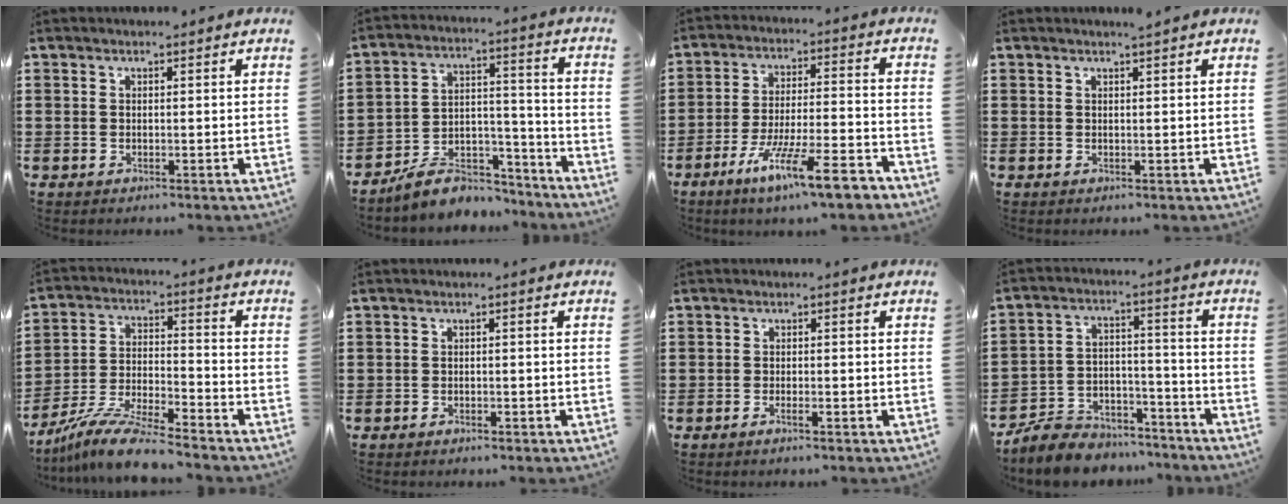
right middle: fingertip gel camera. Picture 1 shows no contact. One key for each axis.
{"total": 8.0, "fx": -7.2, "fy": 2.9, "fz": 1.9, "tx": -0.037, "ty": 0.021, "tz": -0.137}
{"total": 11.6, "fx": -8.4, "fy": 1.4, "fz": 7.9, "tx": -0.144, "ty": 0.009, "tz": -0.157}
{"total": 0.7, "fx": 0.5, "fy": -0.4, "fz": 0.1, "tx": -0.011, "ty": -0.001, "tz": 0.011}
{"total": 9.7, "fx": -8.9, "fy": 0.3, "fz": 4.0, "tx": -0.076, "ty": 0.012, "tz": -0.172}
{"total": 0.9, "fx": -0.8, "fy": 0.1, "fz": 0.2, "tx": -0.007, "ty": -0.002, "tz": -0.017}
{"total": 1.1, "fx": -0.6, "fy": 0.1, "fz": 0.9, "tx": -0.015, "ty": -0.003, "tz": -0.011}
{"total": 7.7, "fx": -7.3, "fy": 2.2, "fz": 1.0, "tx": -0.021, "ty": 0.021, "tz": -0.141}